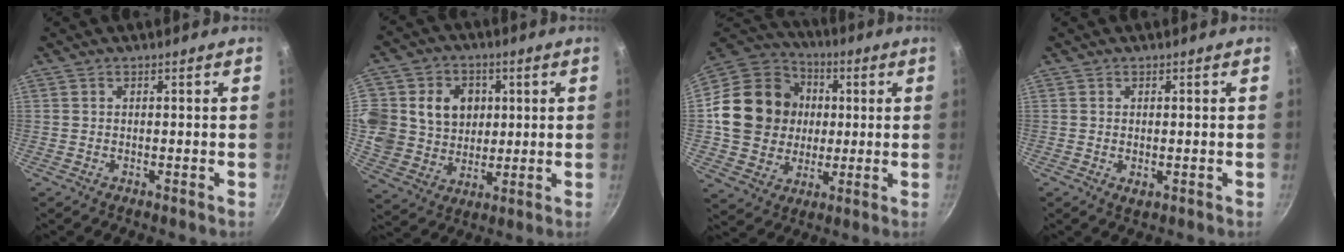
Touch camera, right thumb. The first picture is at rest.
{"total": 17.5, "force": [3.2, 15.5, 7.5], "torque": [-0.148, 0.005, 0.058]}
{"total": 19.7, "force": [1.5, 17.3, 9.2], "torque": [-0.144, 0.022, 0.027]}
{"total": 1.5, "force": [-0.1, 0.9, 1.2], "torque": [-0.020, -0.004, 0.000]}